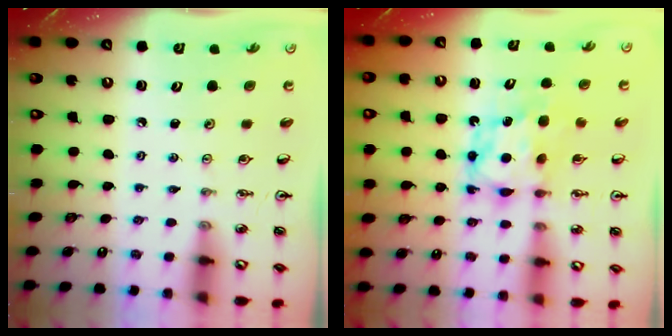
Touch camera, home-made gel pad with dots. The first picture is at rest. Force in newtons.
{"total": 6.3, "press": 6.3, "slide": 0.5}